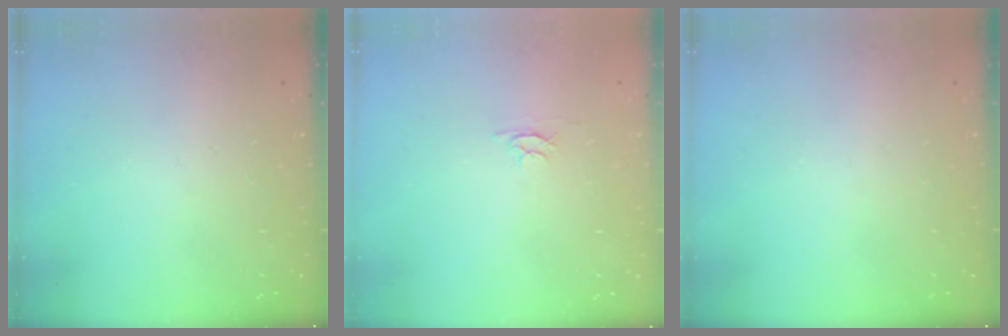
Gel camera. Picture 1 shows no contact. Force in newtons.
{"total": 2.4, "press": 2.4, "slide": 0.3}
{"total": 0.0}